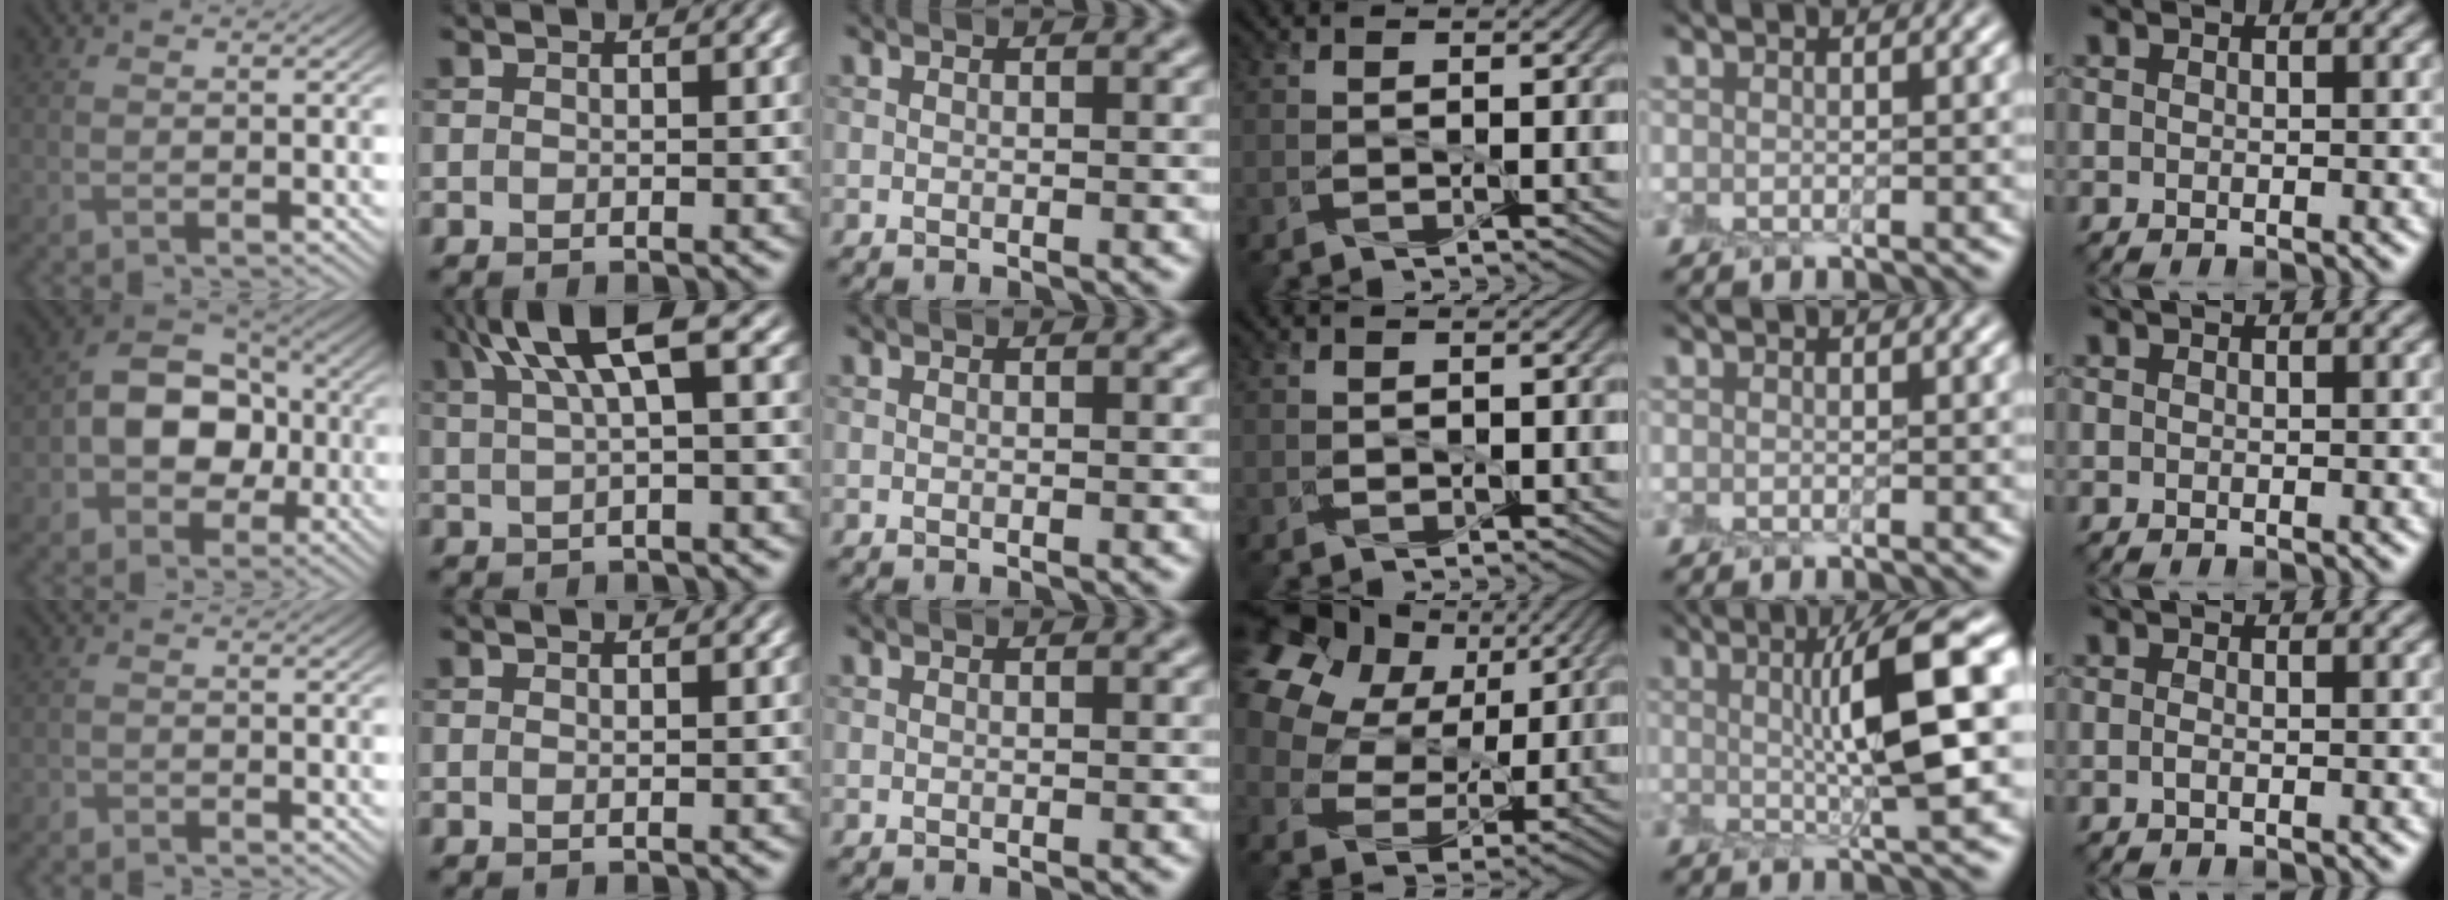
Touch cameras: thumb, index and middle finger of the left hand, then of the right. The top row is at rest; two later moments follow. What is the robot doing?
{"motion": "peel", "object": "envelope seal"}